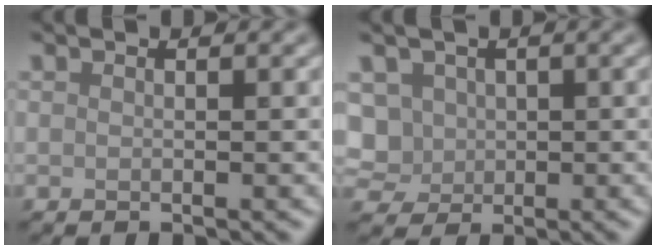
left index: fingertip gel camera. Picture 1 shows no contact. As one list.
[{"total": 6.5, "force": [0.3, 5.8, 2.9], "torque": [-0.065, 0.026, -0.008]}]